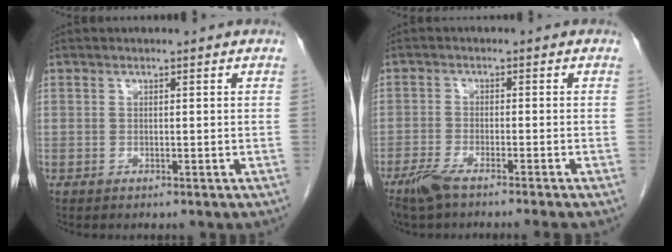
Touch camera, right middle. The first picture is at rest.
{"total": 5.2, "force": [-4.1, -0.1, 3.3], "torque": [-0.058, -0.011, -0.074]}